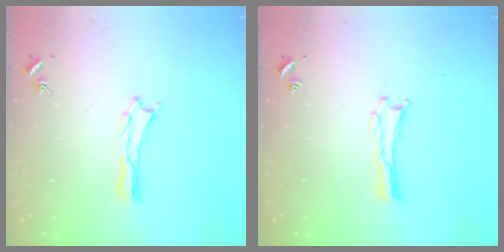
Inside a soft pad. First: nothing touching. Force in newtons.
{"total": 0.0}